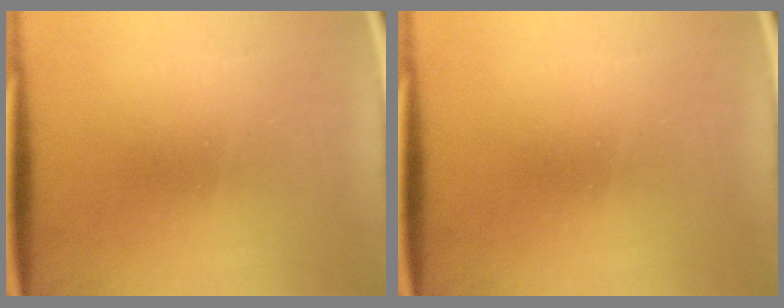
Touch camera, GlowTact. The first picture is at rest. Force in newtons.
{"total": 0.0}